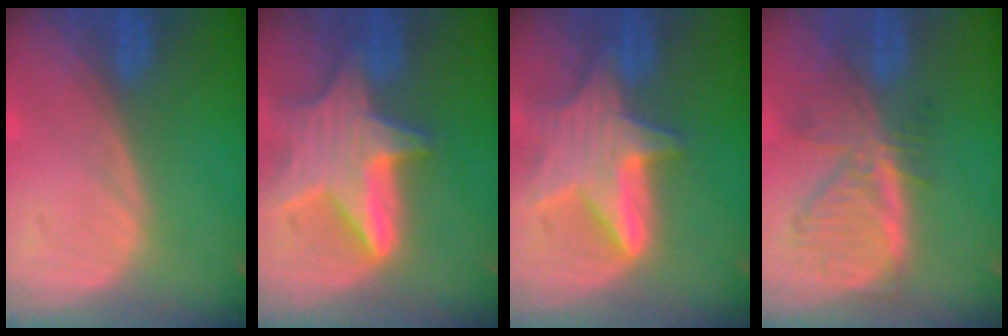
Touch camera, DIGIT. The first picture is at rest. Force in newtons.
{"total": 9.4, "press": 9.4, "slide": 0.8}
{"total": 8.4, "press": 8.3, "slide": 0.6}
{"total": 8.1, "press": 7.0, "slide": 4.0}